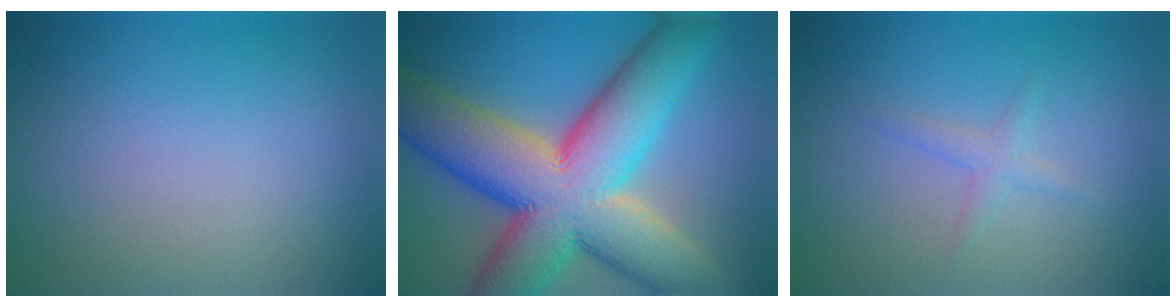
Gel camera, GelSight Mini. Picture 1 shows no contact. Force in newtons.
{"total": 16.6, "press": 16.6, "slide": 0.9}
{"total": 1.3, "press": 1.3, "slide": 0.1}